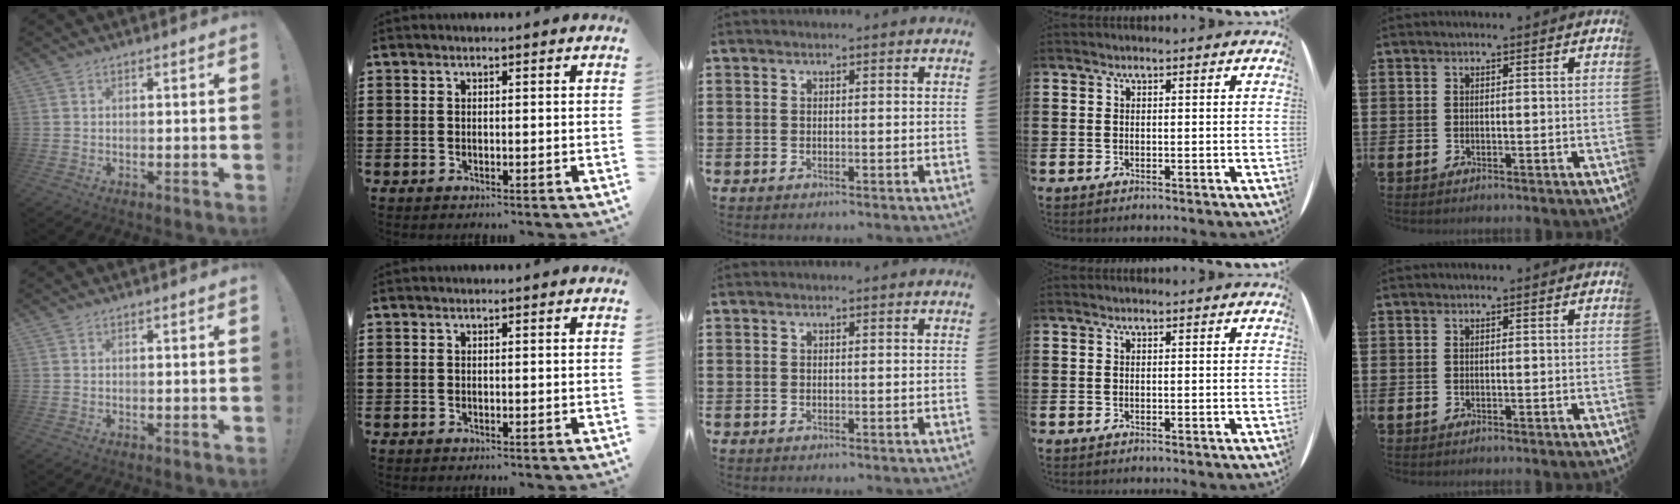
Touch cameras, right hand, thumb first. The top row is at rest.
{}